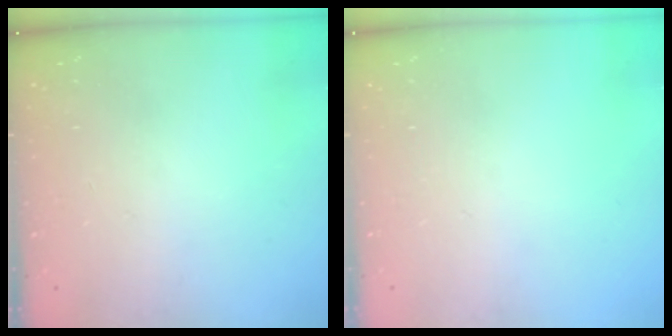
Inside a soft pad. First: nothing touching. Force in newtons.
{"total": 0.0}